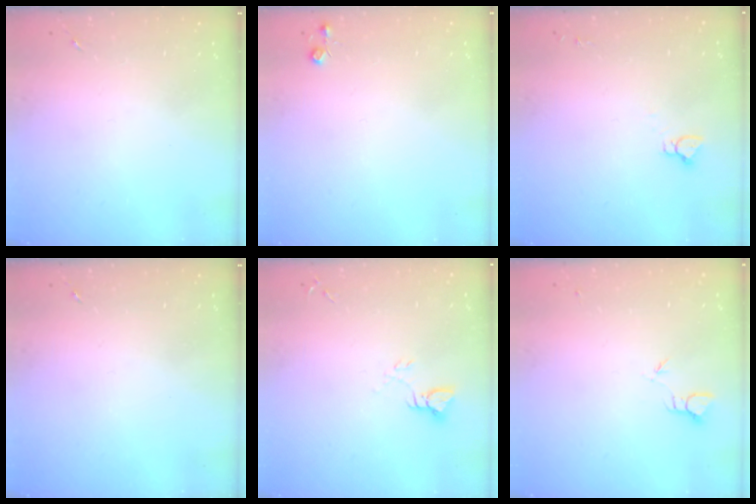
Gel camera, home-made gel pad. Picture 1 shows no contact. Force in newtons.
{"total": 3.7, "press": 3.7, "slide": 0.5}
{"total": 2.9, "press": 2.9, "slide": 0.2}
{"total": 0.0}
{"total": 3.3, "press": 3.3, "slide": 0.3}
{"total": 2.0, "press": 2.0, "slide": 0.1}